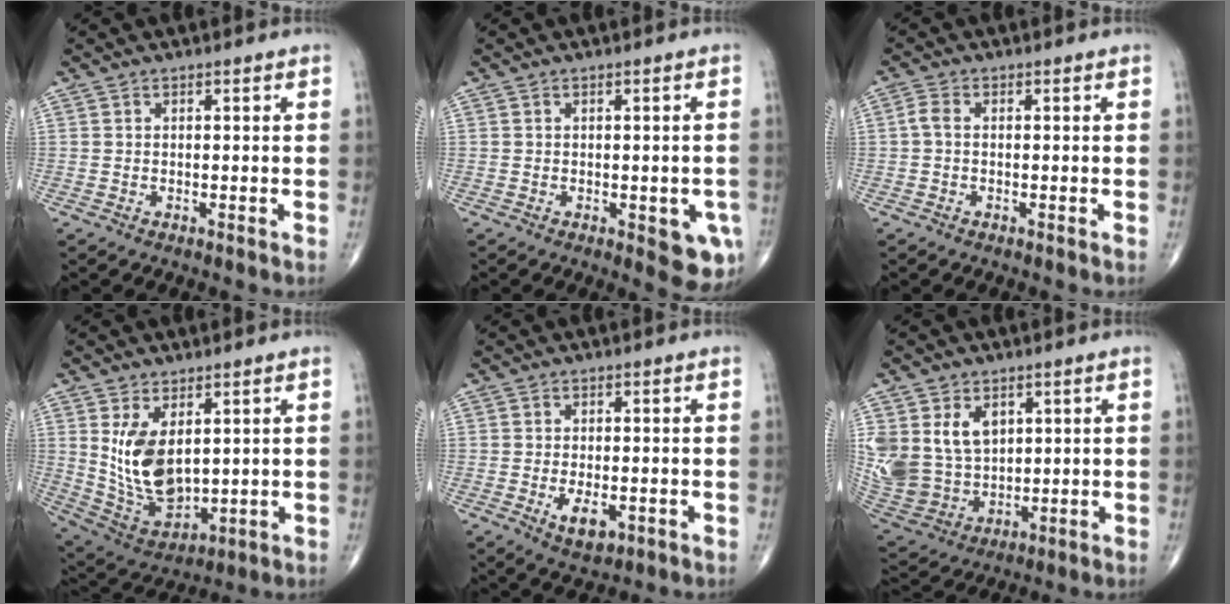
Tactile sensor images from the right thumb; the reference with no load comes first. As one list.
[{"total": 6.5, "force": [-2.0, 2.6, 5.6], "torque": [-0.044, -0.007, -0.020]}, {"total": 1.9, "force": [-0.2, 1.0, 1.5], "torque": [-0.033, 0.001, -0.009]}, {"total": 12.3, "force": [2.7, 6.9, 9.8], "torque": [-0.167, -0.022, 0.074]}, {"total": 5.0, "force": [-1.5, 2.6, 4.0], "torque": [-0.062, -0.005, -0.018]}, {"total": 15.2, "force": [4.5, 11.4, 8.9], "torque": [-0.181, -0.010, 0.117]}]